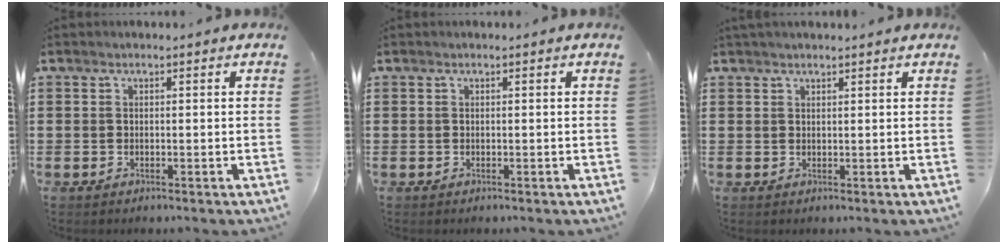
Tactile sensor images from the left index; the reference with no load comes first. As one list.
[{"total": 0.0}, {"total": 1.1, "force": [1.0, 0.1, 0.4], "torque": [-0.009, 0.001, 0.020]}]